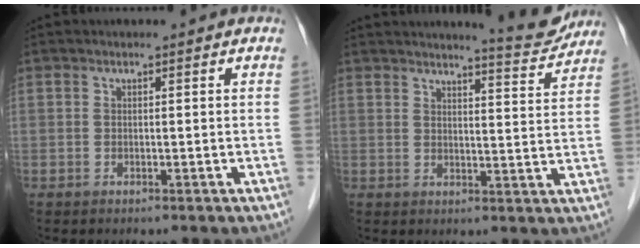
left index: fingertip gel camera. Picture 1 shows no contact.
{"total": 6.7, "force": [6.6, 0.1, 1.6], "torque": [-0.028, -0.024, 0.078]}